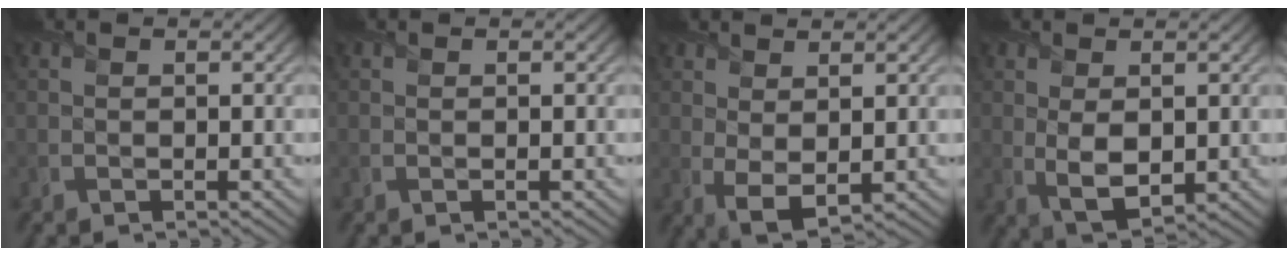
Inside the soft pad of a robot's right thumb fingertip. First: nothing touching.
{"total": 0.0}
{"total": 3.5, "force": [1.1, 1.6, 2.9], "torque": [-0.068, -0.002, 0.024]}
{"total": 4.4, "force": [0.3, 2.4, 3.6], "torque": [-0.083, -0.008, 0.013]}